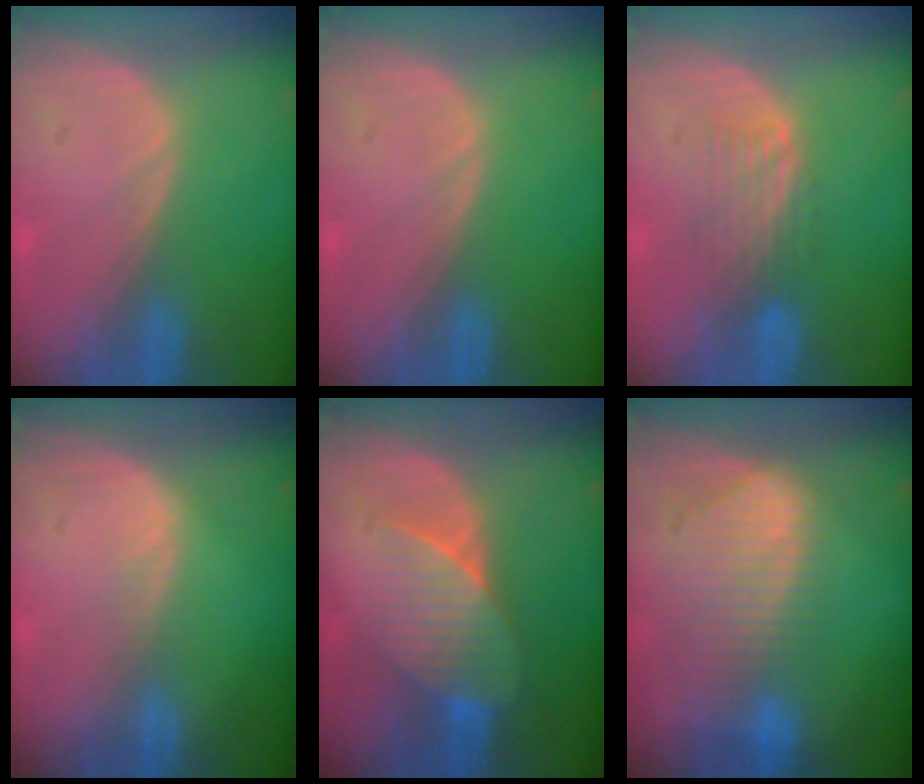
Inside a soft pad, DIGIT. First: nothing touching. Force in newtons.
{"total": 0.0}
{"total": 4.5, "press": 3.8, "slide": 2.3}
{"total": 0.9, "press": 0.9, "slide": 0.1}
{"total": 7.2, "press": 6.6, "slide": 2.9}
{"total": 9.3, "press": 8.1, "slide": 4.4}